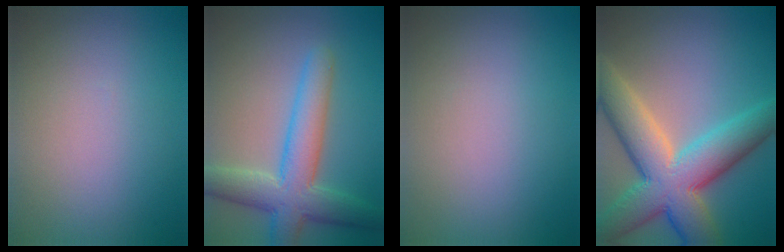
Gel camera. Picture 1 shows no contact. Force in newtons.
{"total": 6.5, "press": 6.5, "slide": 0.2}
{"total": 0.0}
{"total": 10.8, "press": 10.8, "slide": 0.7}